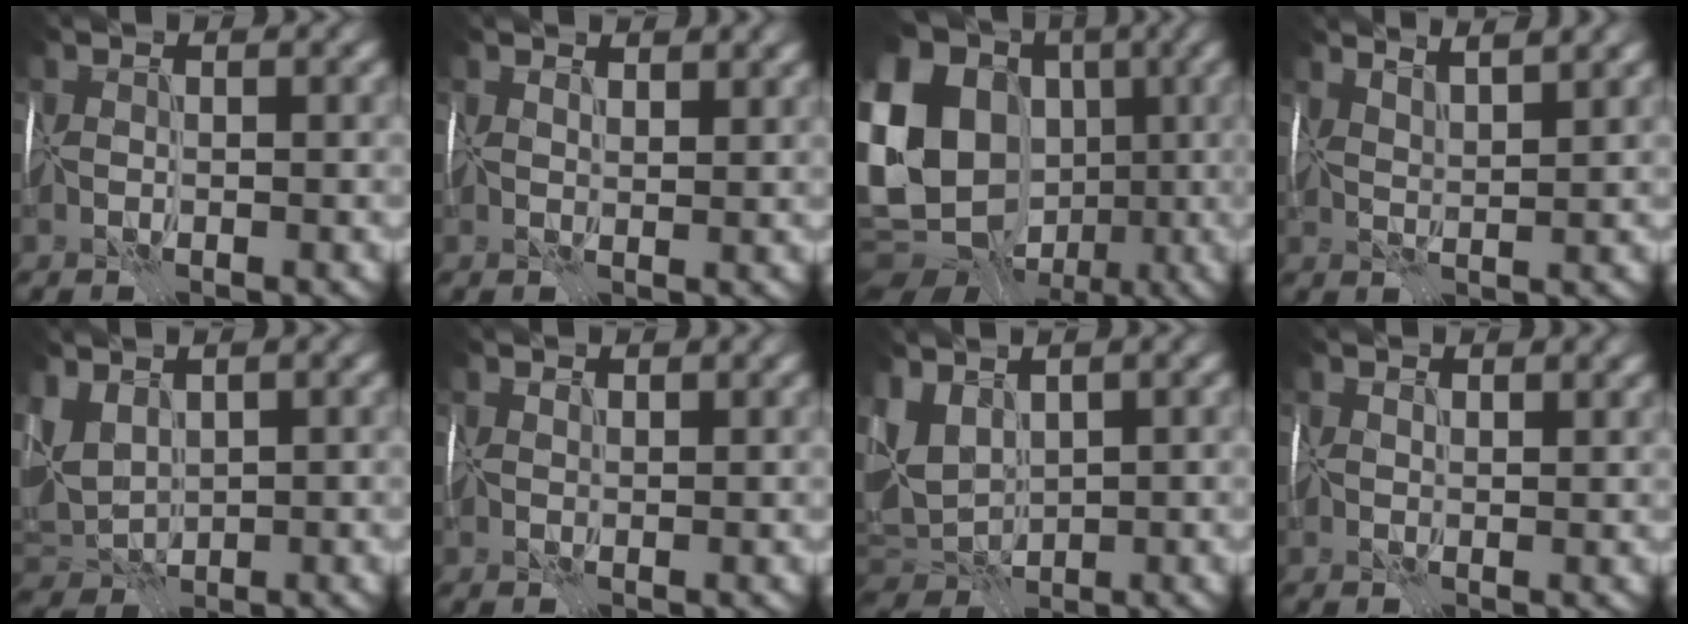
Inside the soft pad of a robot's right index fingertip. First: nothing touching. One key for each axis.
{"total": 2.1, "fx": 1.9, "fy": 0.4, "fz": 0.8, "tx": -0.013, "ty": -0.002, "tz": 0.029}
{"total": 20.7, "fx": -0.8, "fy": 16.8, "fz": 12.1, "tx": -0.249, "ty": 0.005, "tz": -0.050}
{"total": 4.0, "fx": 3.3, "fy": 0.6, "fz": 2.2, "tx": -0.022, "ty": 0.015, "tz": 0.032}
{"total": 3.3, "fx": 1.3, "fy": 2.2, "fz": 2.1, "tx": -0.055, "ty": 0.002, "tz": 0.021}
{"total": 1.1, "fx": 1.1, "fy": 0.1, "fz": 0.1, "tx": -0.005, "ty": -0.001, "tz": 0.017}
{"total": 4.0, "fx": 0.9, "fy": 2.7, "fz": 2.8, "tx": -0.064, "ty": 0.003, "tz": 0.014}
{"total": 1.4, "fx": 1.3, "fy": 0.3, "fz": 0.5, "tx": -0.010, "ty": -0.002, "tz": 0.021}